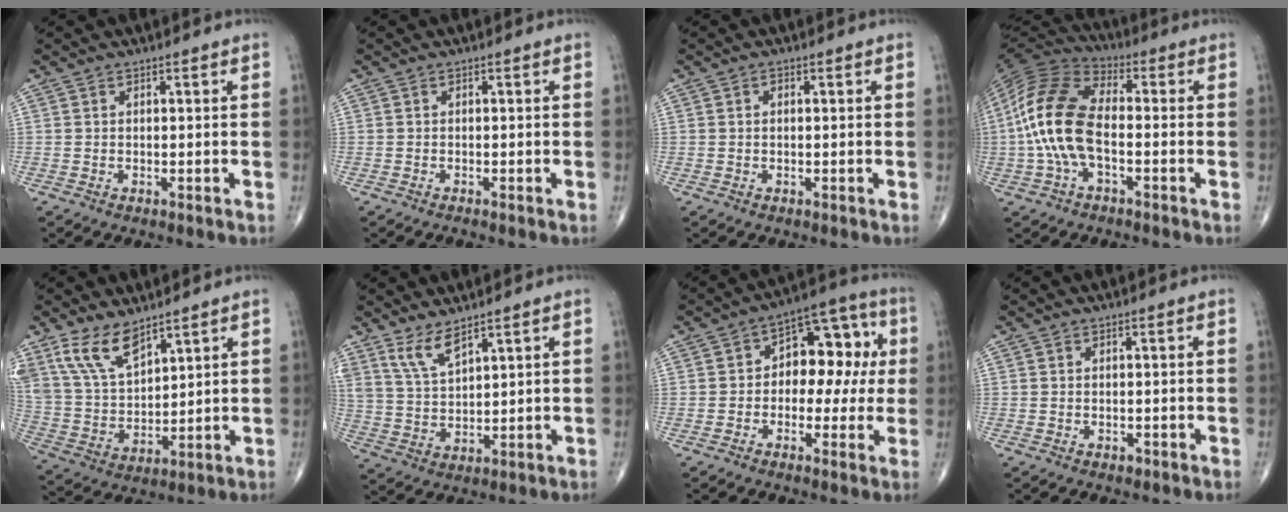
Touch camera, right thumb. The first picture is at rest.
{"total": 0.5, "force": [-0.4, 0.0, 0.3], "torque": [-0.003, -0.001, -0.010]}
{"total": 0.6, "force": [0.1, 0.4, 0.5], "torque": [-0.008, 0.003, 0.002]}
{"total": 15.4, "force": [-1.9, 8.0, 13.1], "torque": [-0.275, 0.034, -0.046]}
{"total": 11.3, "force": [7.8, 5.0, 6.3], "torque": [-0.114, -0.036, 0.172]}
{"total": 5.9, "force": [4.5, 1.6, 3.4], "torque": [-0.066, -0.030, 0.097]}
{"total": 12.9, "force": [0.8, 8.3, 9.9], "torque": [-0.084, 0.044, 0.002]}
{"total": 0.7, "force": [-0.4, 0.4, 0.4], "torque": [-0.003, 0.000, -0.006]}